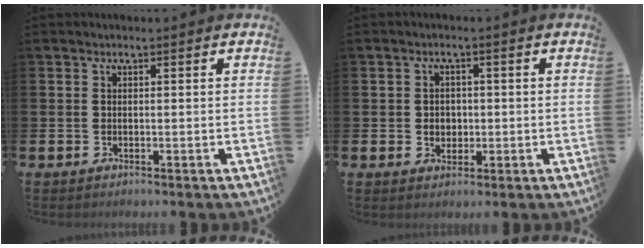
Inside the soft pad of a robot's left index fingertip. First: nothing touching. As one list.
[{"total": 2.4, "force": [0.3, 2.2, 0.9], "torque": [-0.003, 0.002, -0.003]}]